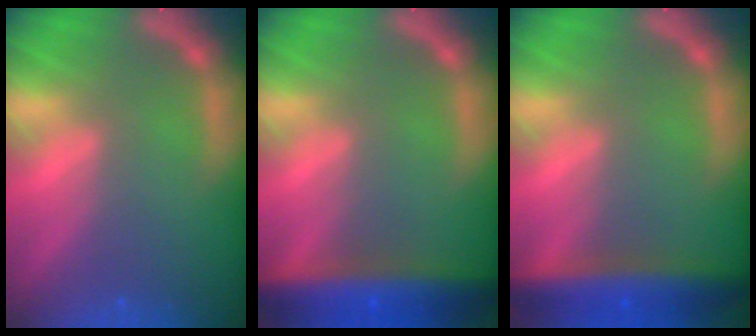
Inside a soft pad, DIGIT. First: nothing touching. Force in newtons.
{"total": 8.6}
{"total": 7.0}